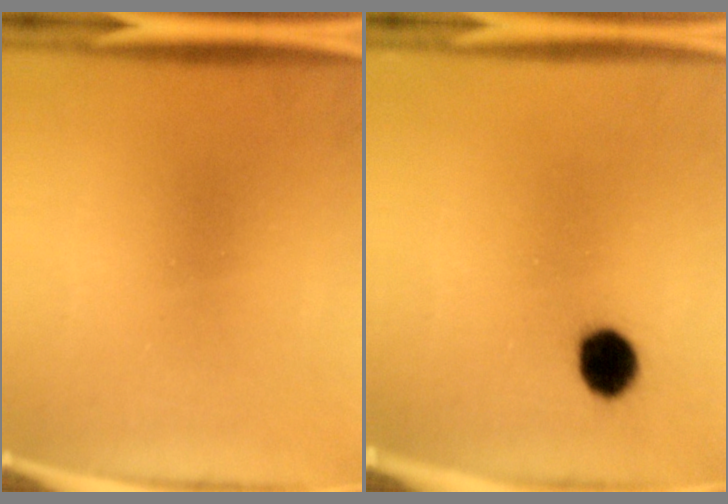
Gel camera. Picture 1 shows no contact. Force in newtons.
{"total": 6.2}